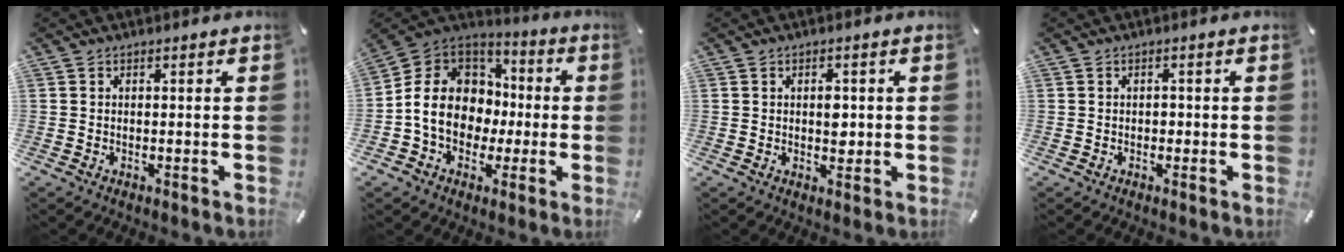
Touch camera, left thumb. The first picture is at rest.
{"total": 14.3, "force": [-2.0, 12.4, 6.8], "torque": [-0.152, 0.018, -0.030]}
{"total": 3.7, "force": [0.2, 2.4, 2.8], "torque": [-0.023, -0.008, -0.005]}
{"total": 1.0, "force": [-0.3, 0.8, 0.5], "torque": [-0.009, 0.003, -0.007]}